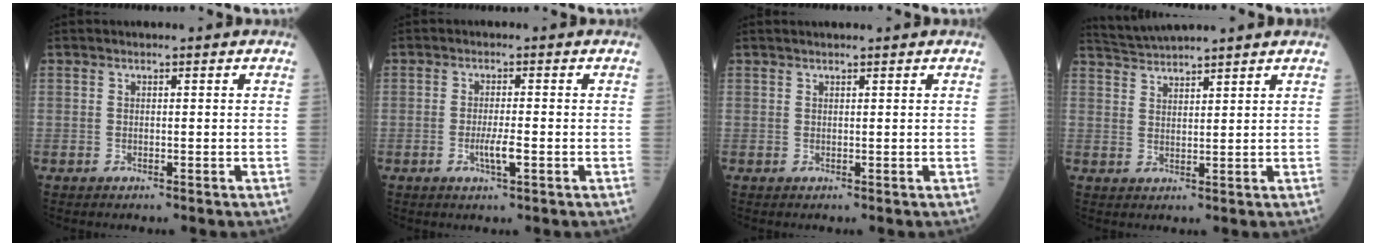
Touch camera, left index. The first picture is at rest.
{"total": 2.9, "force": [-1.1, 0.2, 2.7], "torque": [-0.054, -0.006, -0.020]}
{"total": 1.9, "force": [1.7, 0.0, 0.9], "torque": [-0.007, 0.023, 0.029]}
{"total": 5.3, "force": [5.1, -0.7, 1.2], "torque": [-0.029, 0.028, 0.093]}